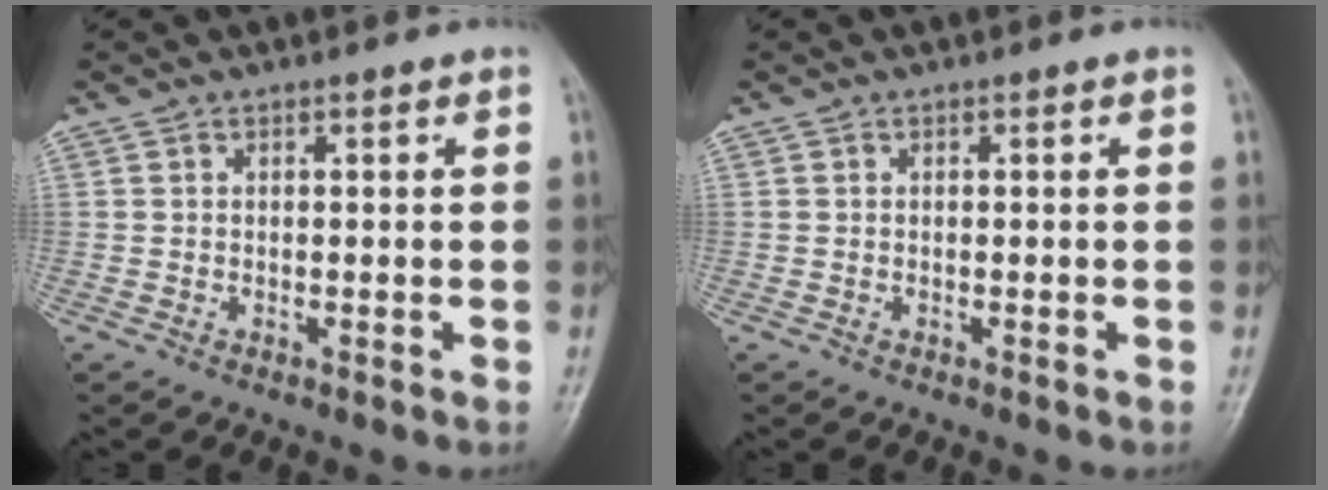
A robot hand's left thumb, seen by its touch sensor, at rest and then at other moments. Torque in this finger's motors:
{"motor_torque": [-0.03, 0.03, -0.07, -0.08, 0.00]}